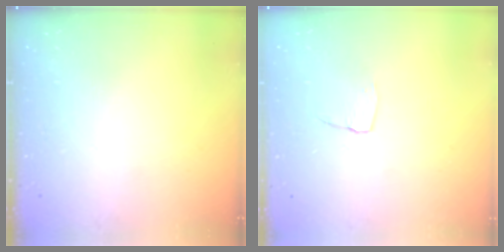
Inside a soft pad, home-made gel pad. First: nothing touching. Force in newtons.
{"total": 3.6, "press": 3.6, "slide": 0.3}